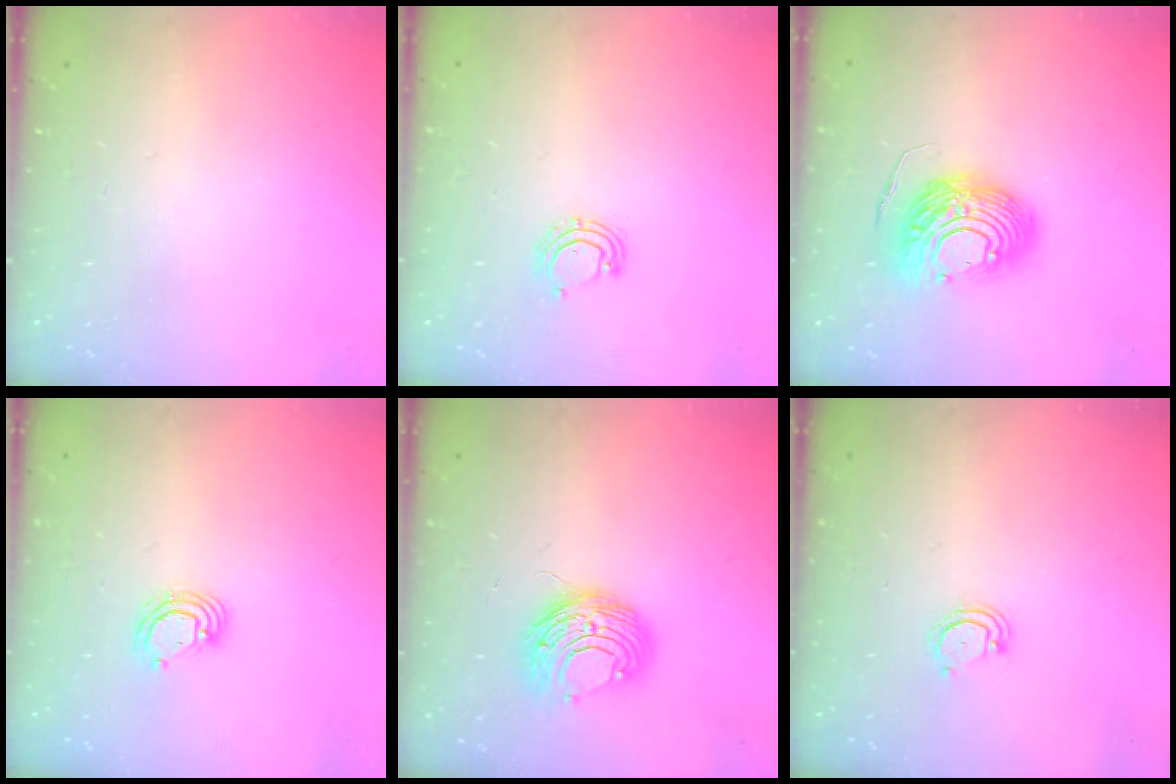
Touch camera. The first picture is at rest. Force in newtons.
{"total": 6.5, "press": 6.3, "slide": 1.6}
{"total": 13.0, "press": 13.0, "slide": 1.1}
{"total": 4.5, "press": 4.5, "slide": 0.1}
{"total": 9.1, "press": 9.1, "slide": 0.5}
{"total": 2.5, "press": 2.5, "slide": 0.2}